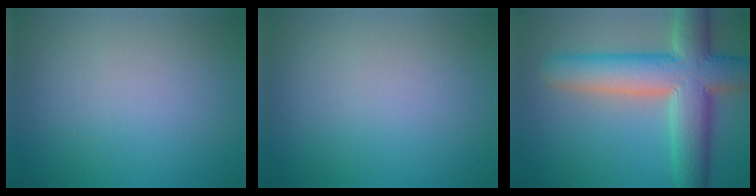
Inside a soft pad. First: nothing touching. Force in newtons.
{"total": 0.0}
{"total": 10.0, "press": 10.0, "slide": 0.4}